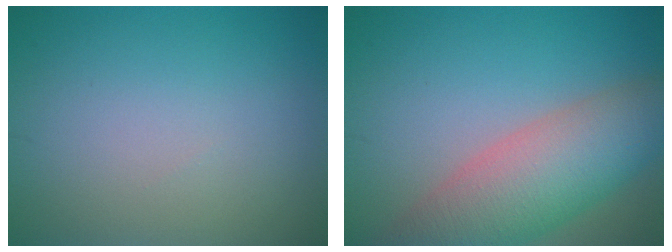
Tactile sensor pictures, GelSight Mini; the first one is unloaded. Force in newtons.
{"total": 8.4, "press": 8.4, "slide": 0.4}